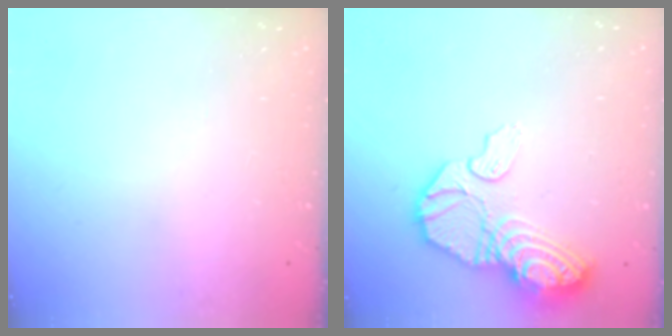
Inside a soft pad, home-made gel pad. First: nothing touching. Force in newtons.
{"total": 15.5, "press": 15.5, "slide": 1.4}